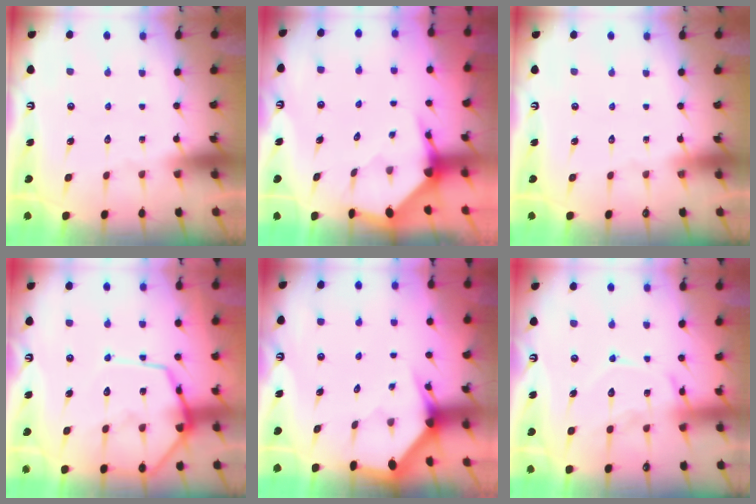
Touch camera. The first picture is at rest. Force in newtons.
{"total": 3.5, "press": 3.4, "slide": 0.4}
{"total": 0.0}
{"total": 13.5, "press": 13.5, "slide": 1.2}
{"total": 3.0, "press": 3.0, "slide": 0.0}
{"total": 14.1, "press": 14.0, "slide": 1.3}